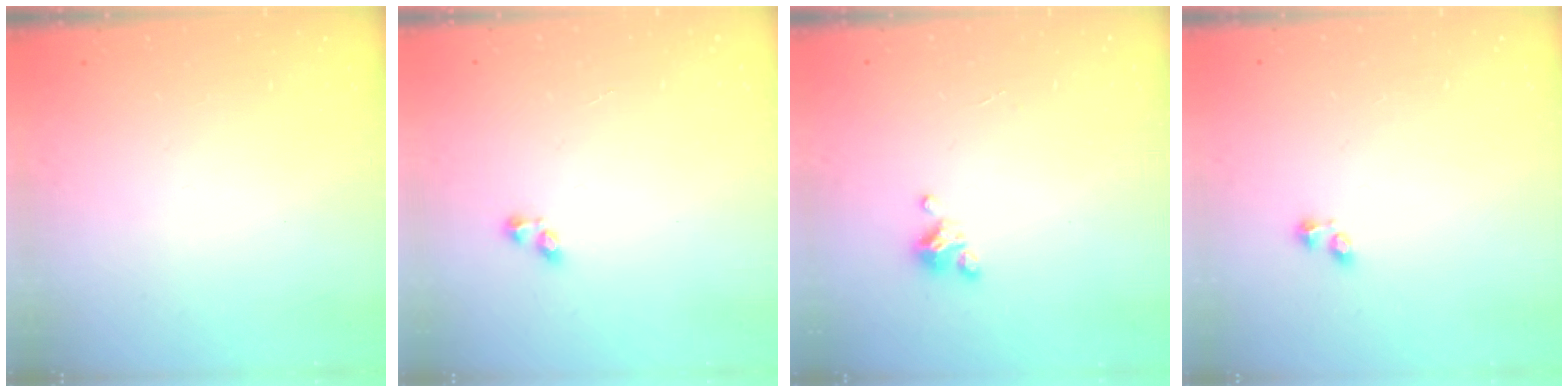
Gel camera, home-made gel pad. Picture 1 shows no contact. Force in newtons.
{"total": 2.9, "press": 2.6, "slide": 1.3}
{"total": 3.4, "press": 3.4, "slide": 0.2}
{"total": 1.9, "press": 1.9, "slide": 0.5}